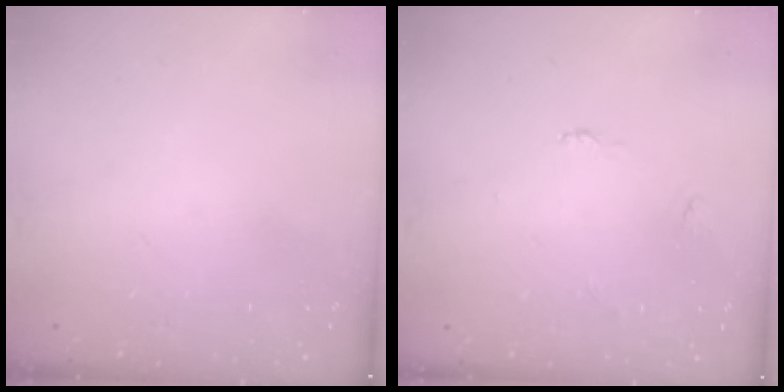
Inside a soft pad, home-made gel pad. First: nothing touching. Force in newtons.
{"total": 2.2, "press": 2.2, "slide": 0.4}